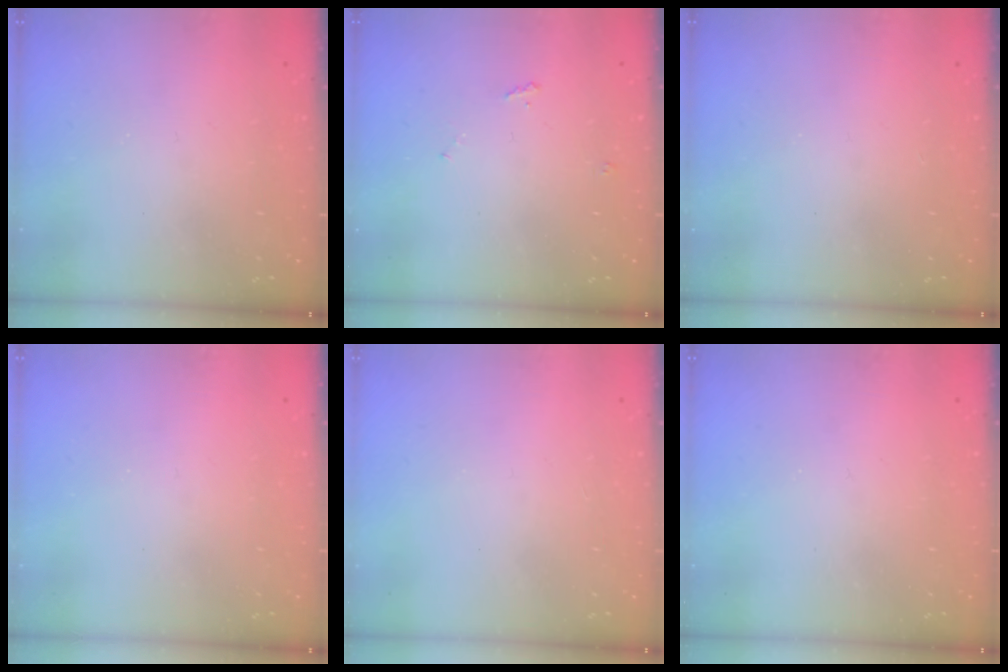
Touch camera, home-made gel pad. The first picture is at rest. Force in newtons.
{"total": 4.7, "press": 4.7, "slide": 0.6}
{"total": 1.1, "press": 1.1, "slide": 0.1}
{"total": 0.0}
{"total": 0.0}
{"total": 0.0}